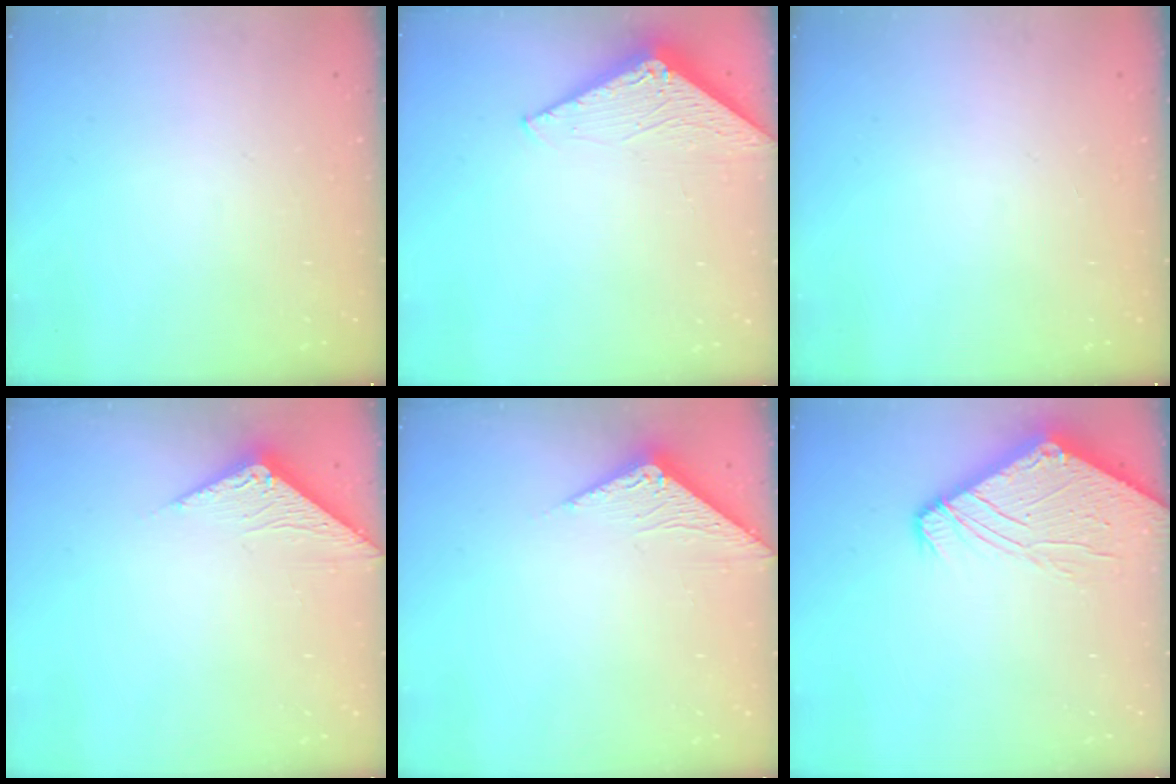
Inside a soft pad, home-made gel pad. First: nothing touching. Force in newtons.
{"total": 3.2, "press": 3.2, "slide": 0.3}
{"total": 0.0}
{"total": 3.0, "press": 3.0, "slide": 0.1}
{"total": 3.0, "press": 3.0, "slide": 0.1}
{"total": 12.0, "press": 12.0, "slide": 1.0}